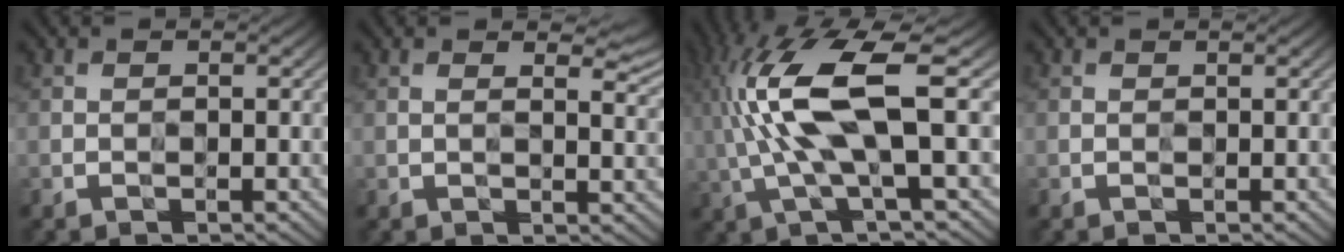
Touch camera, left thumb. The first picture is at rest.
{"total": 3.1, "force": [1.6, 1.0, 2.5], "torque": [-0.044, -0.004, 0.026]}
{"total": 11.8, "force": [2.3, 2.9, 11.2], "torque": [-0.250, 0.011, 0.048]}
{"total": 0.0}